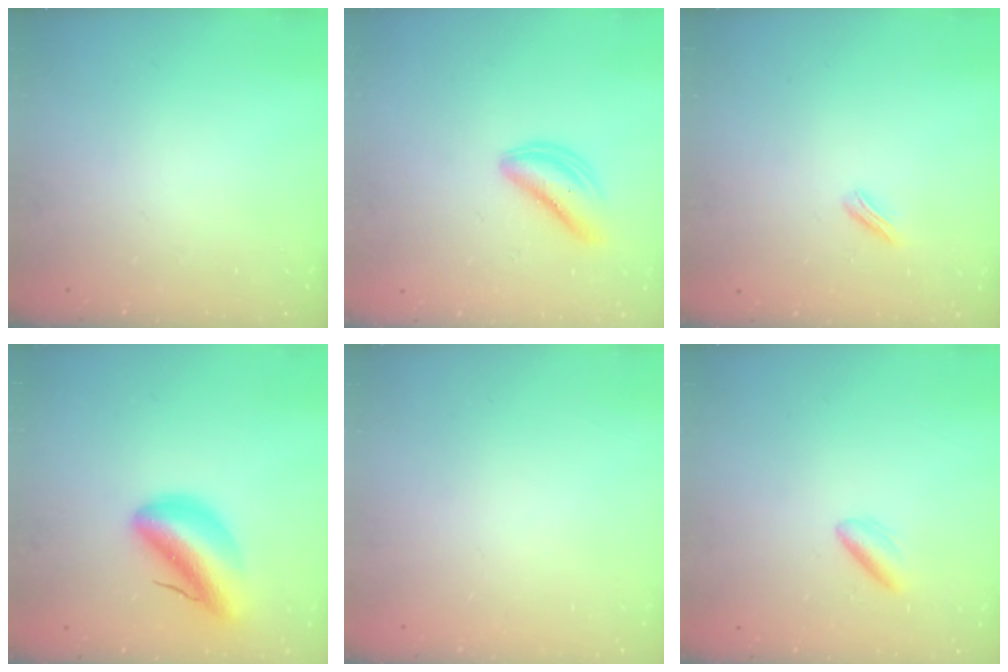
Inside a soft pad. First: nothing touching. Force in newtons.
{"total": 5.1, "press": 5.1, "slide": 0.3}
{"total": 2.3, "press": 2.2, "slide": 0.7}
{"total": 9.4, "press": 8.9, "slide": 3.1}
{"total": 2.0, "press": 2.0, "slide": 0.1}
{"total": 3.0, "press": 2.8, "slide": 1.2}